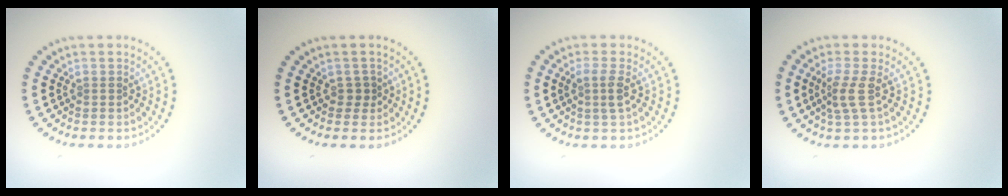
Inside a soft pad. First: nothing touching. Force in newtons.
{"total": 1.0, "press": 0.8, "slide": 0.5}
{"total": 1.8, "press": 1.4, "slide": 1.0}
{"total": 2.3, "press": 1.6, "slide": 1.6}